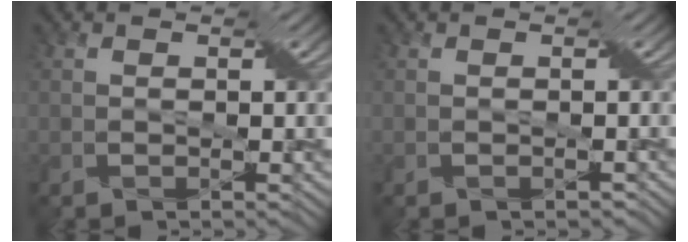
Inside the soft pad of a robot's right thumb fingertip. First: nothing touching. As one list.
[{"total": 0.6, "force": [-0.6, 0.3, 0.1], "torque": [0.000, -0.003, -0.006]}]